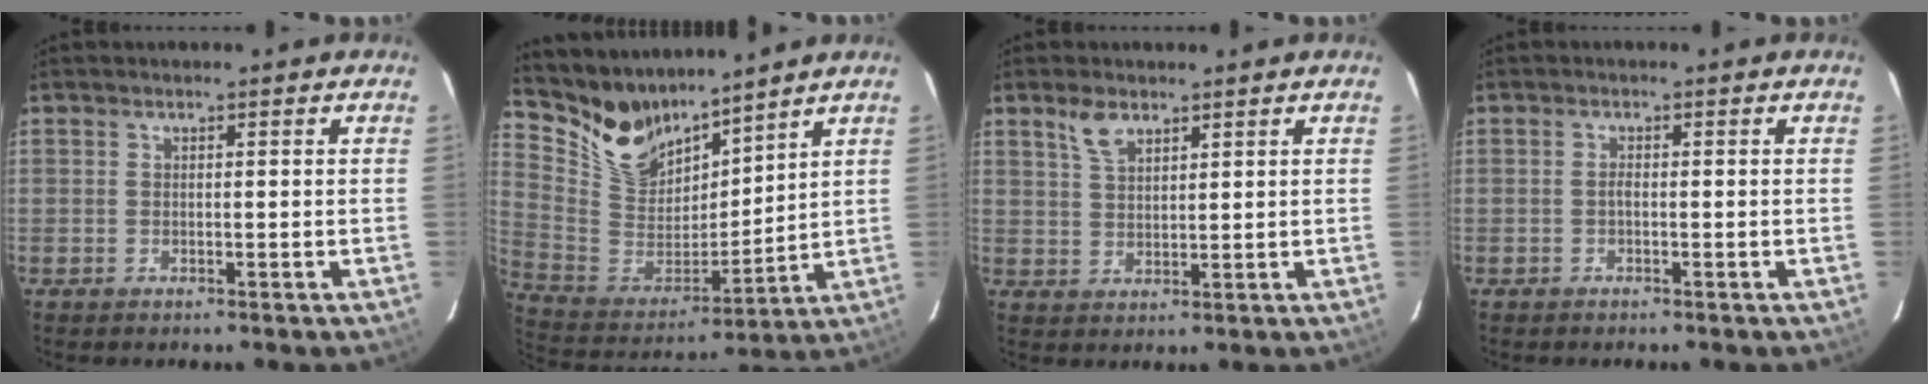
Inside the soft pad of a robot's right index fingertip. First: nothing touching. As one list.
[{"total": 14.0, "force": [11.8, 6.3, 4.1], "torque": [-0.106, -0.004, 0.245]}, {"total": 4.2, "force": [2.9, 2.0, 2.4], "torque": [-0.044, 0.005, 0.059]}, {"total": 0.7, "force": [-0.3, 0.3, 0.6], "torque": [-0.012, 0.004, -0.007]}]